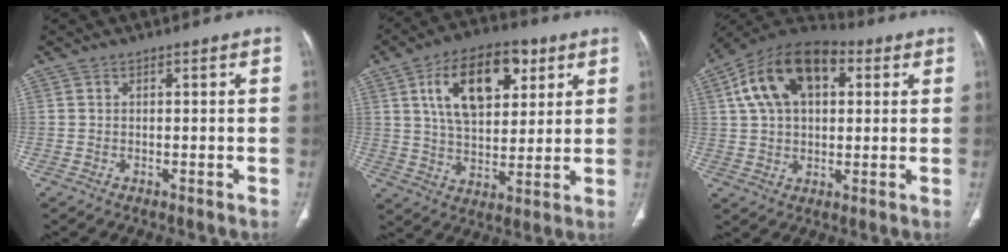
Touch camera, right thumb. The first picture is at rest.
{"total": 17.1, "force": [6.7, 9.4, 12.6], "torque": [-0.173, -0.013, 0.115]}
{"total": 16.9, "force": [5.4, 10.1, 12.4], "torque": [-0.201, 0.020, 0.085]}